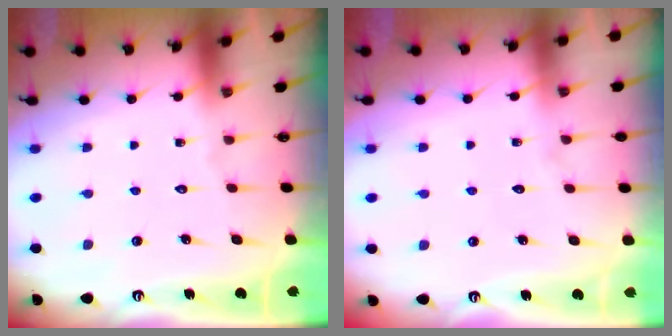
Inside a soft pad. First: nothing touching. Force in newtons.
{"total": 3.1, "press": 3.1, "slide": 0.3}